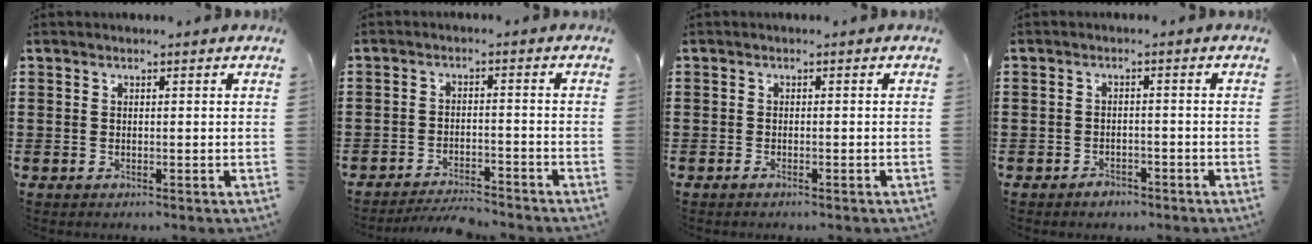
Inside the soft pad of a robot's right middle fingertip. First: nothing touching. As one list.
[{"total": 3.8, "force": [-3.7, 0.5, 0.7], "torque": [-0.014, 0.007, -0.077]}, {"total": 0.7, "force": [-0.6, 0.1, 0.3], "torque": [-0.010, -0.002, -0.012]}, {"total": 1.7, "force": [-1.5, 0.8, 0.1], "torque": [-0.007, 0.004, -0.034]}]